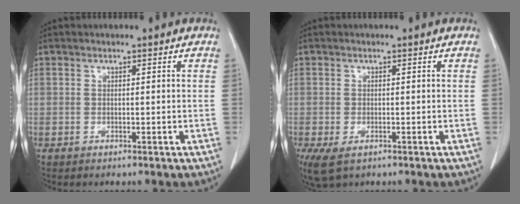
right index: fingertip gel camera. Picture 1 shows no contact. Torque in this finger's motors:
{"motor_torque": [0.43, -0.41, 0.12, 0.04]}